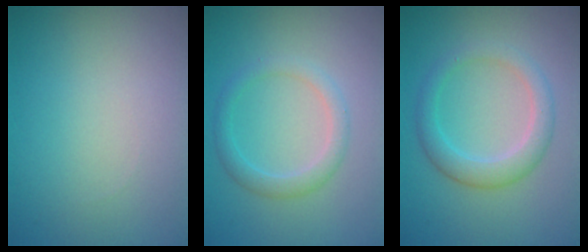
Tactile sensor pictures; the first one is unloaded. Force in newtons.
{"total": 2.1, "press": 2.1, "slide": 0.1}
{"total": 3.0, "press": 3.0, "slide": 0.1}